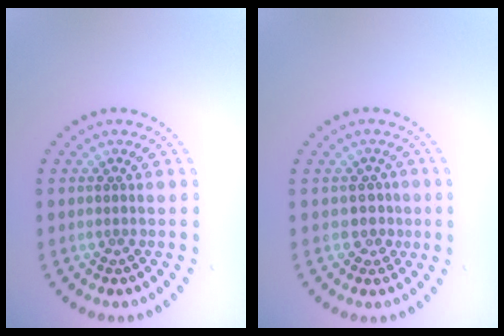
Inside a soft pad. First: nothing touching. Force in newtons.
{"total": 1.7, "press": 1.3, "slide": 1.1}